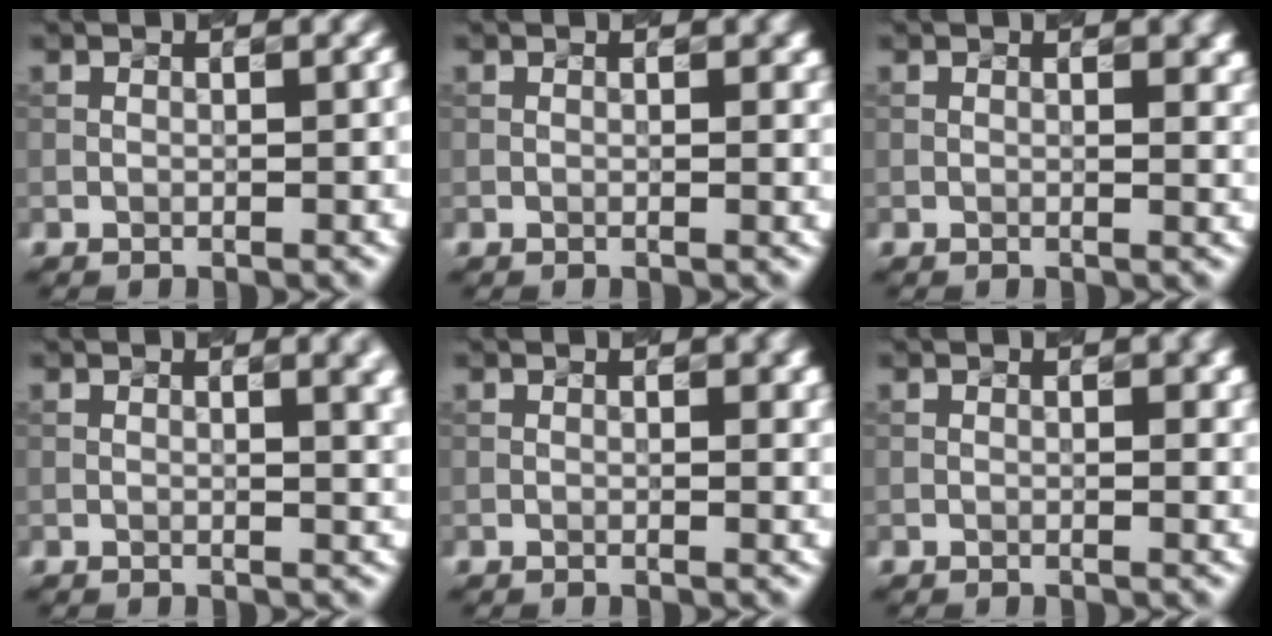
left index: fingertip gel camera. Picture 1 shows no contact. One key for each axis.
{"total": 1.0, "fx": 0.4, "fy": 0.4, "fz": 0.9, "tx": -0.008, "ty": 0.001, "tz": 0.009}
{"total": 2.8, "fx": 1.1, "fy": 1.4, "fz": 2.2, "tx": -0.014, "ty": 0.007, "tz": 0.013}
{"total": 4.3, "fx": 1.4, "fy": 1.9, "fz": 3.6, "tx": -0.017, "ty": 0.012, "tz": 0.016}
{"total": 1.8, "fx": 0.6, "fy": 0.7, "fz": 1.5, "tx": -0.012, "ty": 0.002, "tz": 0.012}
{"total": 1.5, "fx": 0.4, "fy": 0.5, "fz": 1.3, "tx": -0.012, "ty": 0.002, "tz": 0.011}